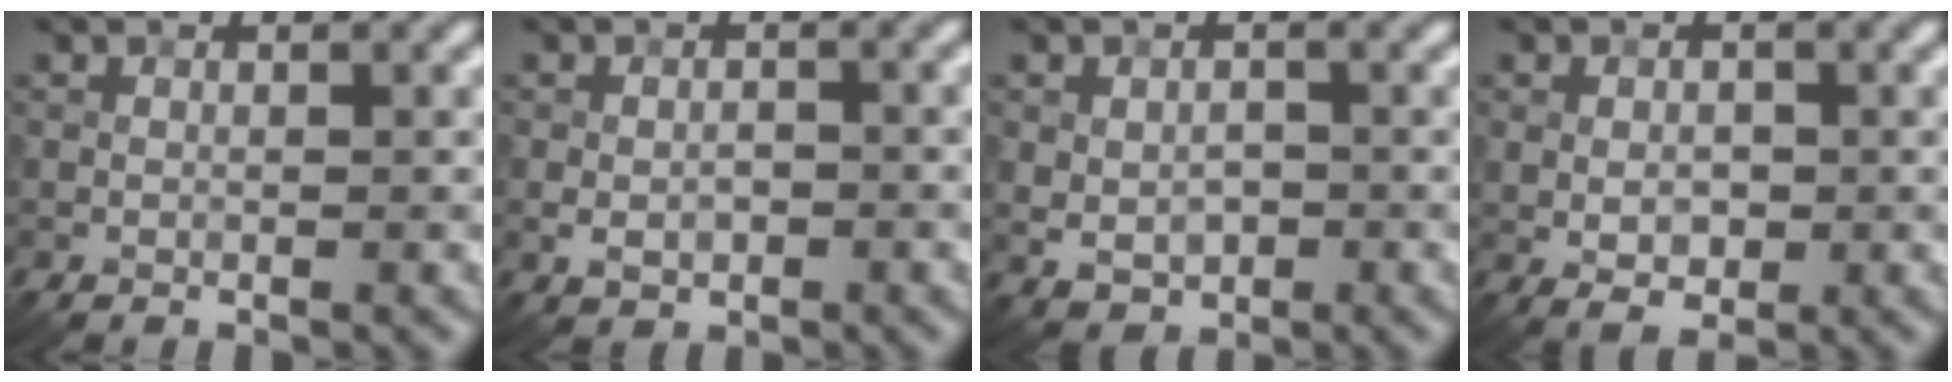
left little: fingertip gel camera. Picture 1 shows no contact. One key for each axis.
{"total": 2.0, "fx": -0.6, "fy": 1.3, "fz": 1.4, "tx": -0.026, "ty": -0.002, "tz": -0.010}
{"total": 2.6, "fx": -0.4, "fy": 1.9, "fz": 1.7, "tx": -0.030, "ty": -0.007, "tz": -0.002}
{"total": 2.6, "fx": -0.3, "fy": 1.6, "fz": 2.0, "tx": -0.033, "ty": 0.000, "tz": -0.003}